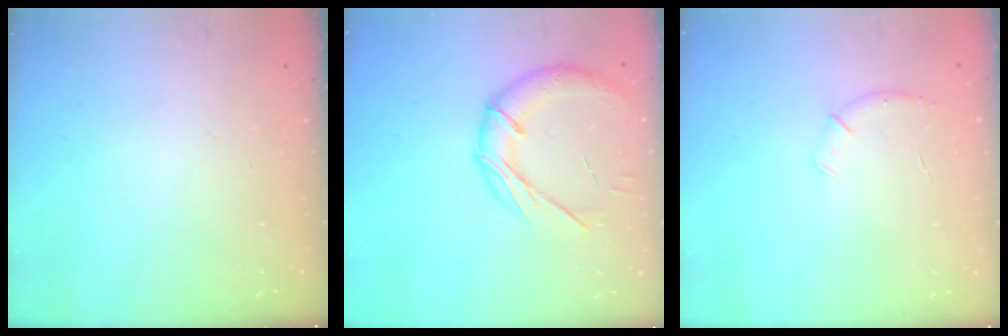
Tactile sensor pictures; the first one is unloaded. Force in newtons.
{"total": 14.3, "press": 14.3, "slide": 1.4}
{"total": 5.6, "press": 5.5, "slide": 1.2}